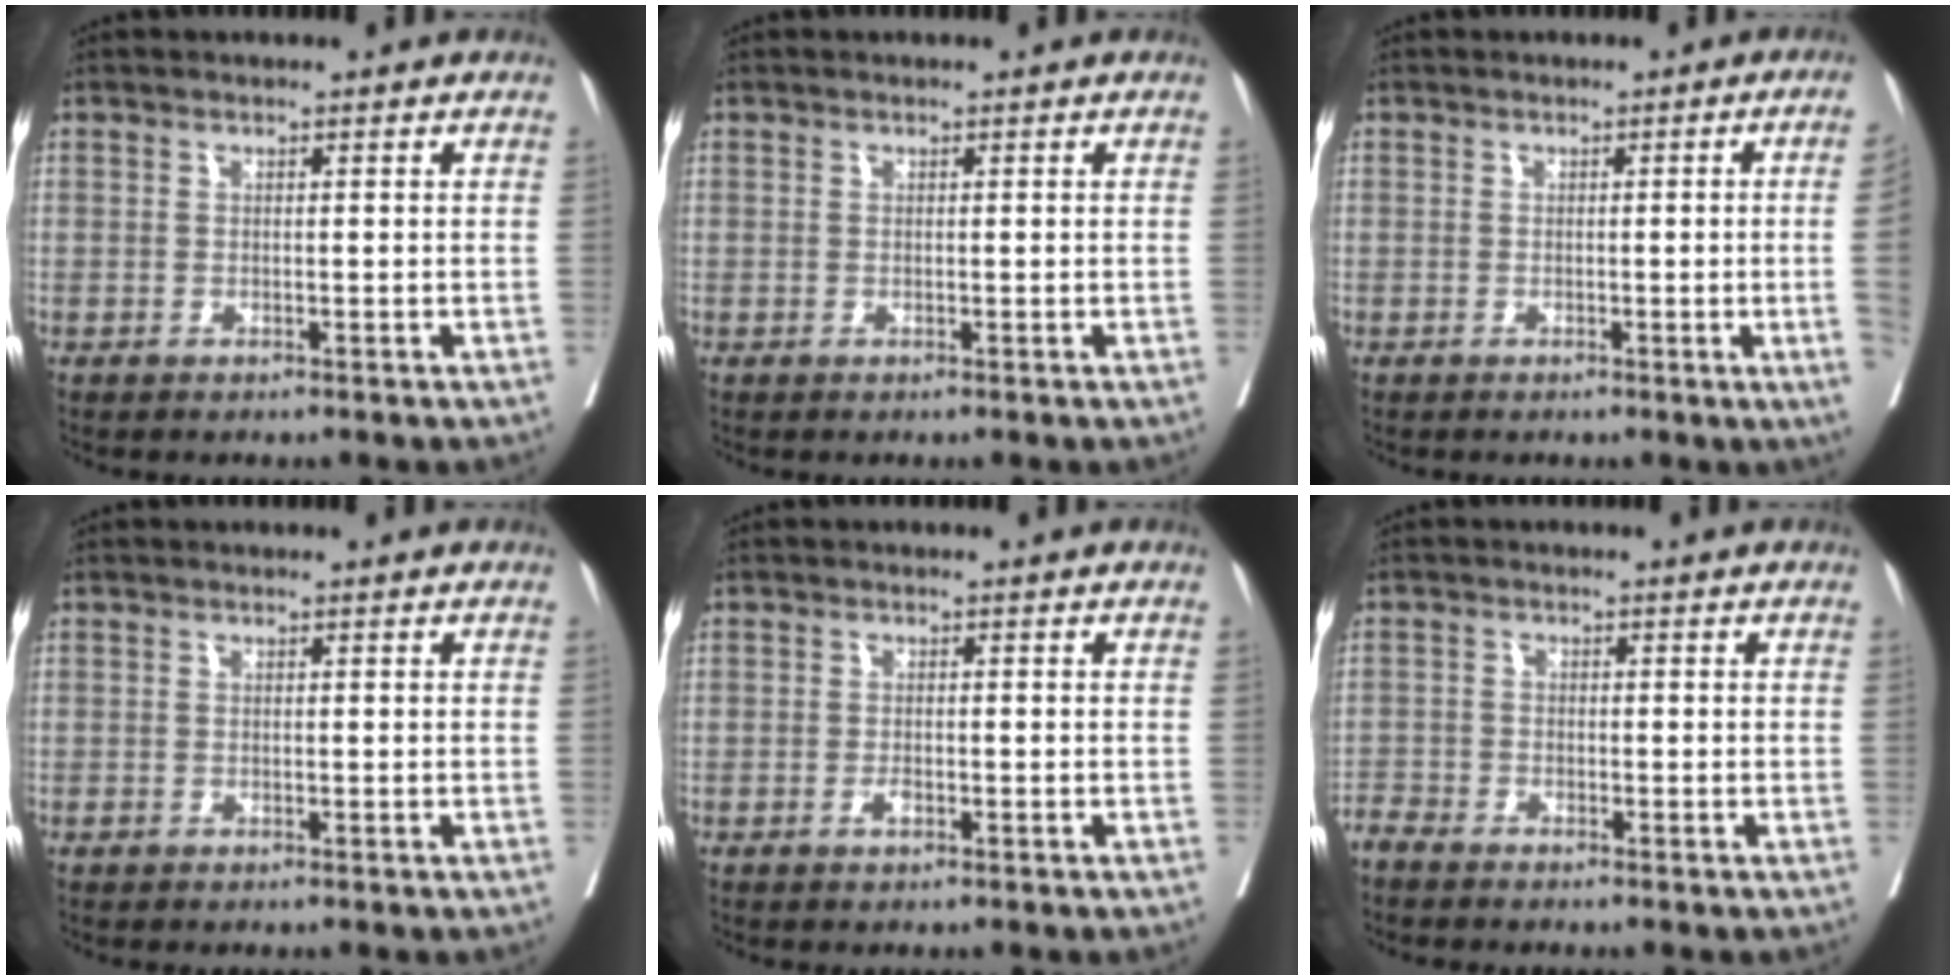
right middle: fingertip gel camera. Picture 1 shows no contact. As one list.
[{"total": 0.0}, {"total": 5.6, "force": [-0.7, -2.1, 5.2], "torque": [-0.067, -0.015, -0.005]}, {"total": 0.0}, {"total": 1.2, "force": [-0.6, 0.4, 0.9], "torque": [-0.016, 0.001, -0.010]}, {"total": 2.3, "force": [-2.2, 0.3, 0.2], "torque": [-0.002, -0.006, -0.045]}]